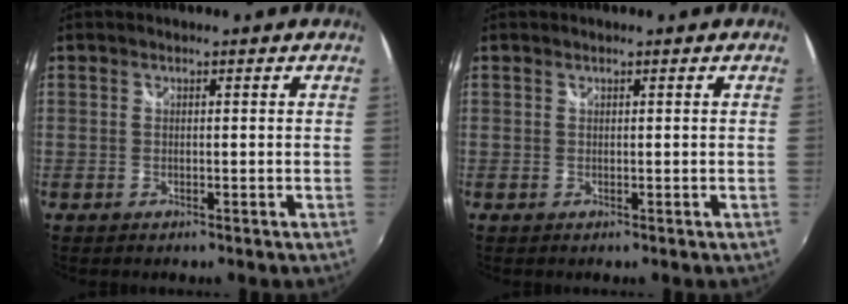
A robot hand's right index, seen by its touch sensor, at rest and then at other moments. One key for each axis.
{"total": 0.0}